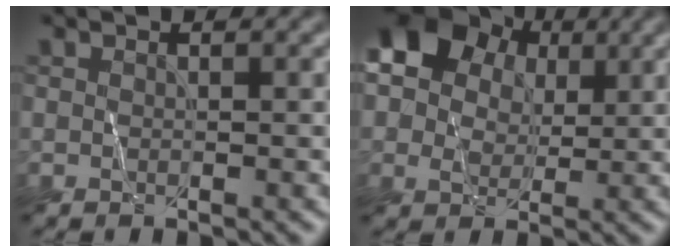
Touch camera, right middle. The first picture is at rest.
{"total": 12.0, "force": [4.8, 9.2, 6.1], "torque": [-0.125, 0.035, 0.079]}